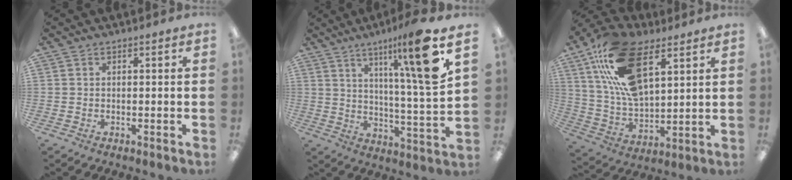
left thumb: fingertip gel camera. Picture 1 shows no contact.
{"total": 16.7, "force": [9.4, 1.4, 13.8], "torque": [-0.212, -0.049, 0.128]}
{"total": 21.7, "force": [11.2, 11.2, 14.9], "torque": [-0.293, -0.035, 0.200]}